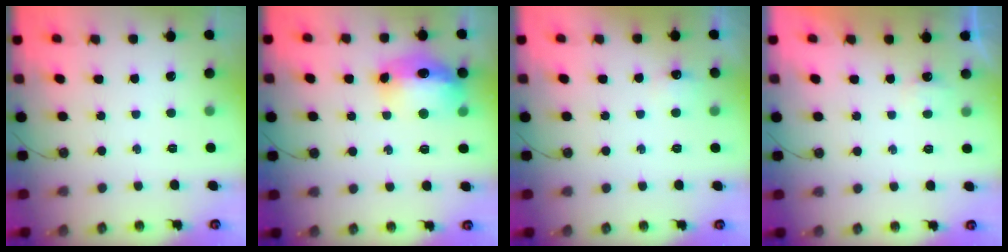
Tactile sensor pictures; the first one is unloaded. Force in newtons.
{"total": 14.6, "press": 14.5, "slide": 1.6}
{"total": 5.0, "press": 4.9, "slide": 0.9}
{"total": 2.6, "press": 2.6, "slide": 0.4}